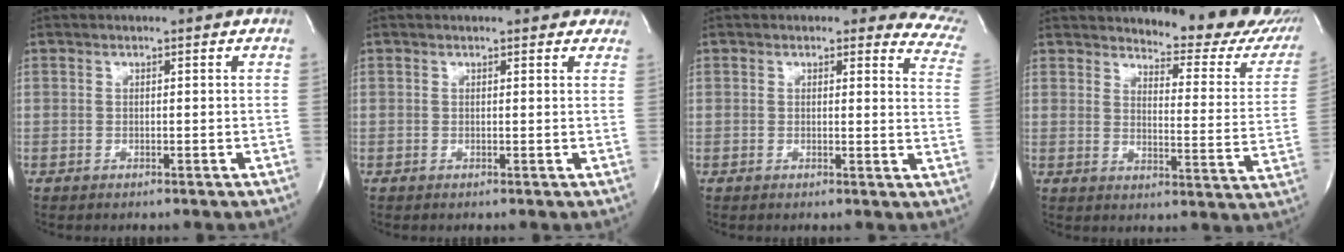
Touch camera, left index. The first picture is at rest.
{"total": 6.0, "force": [5.2, 2.6, 1.5], "torque": [0.003, 0.003, 0.037]}
{"total": 8.6, "force": [7.8, 2.8, 2.3], "torque": [0.012, -0.052, 0.036]}
{"total": 17.0, "force": [15.7, 3.4, 5.5], "torque": [-0.048, -0.096, 0.163]}